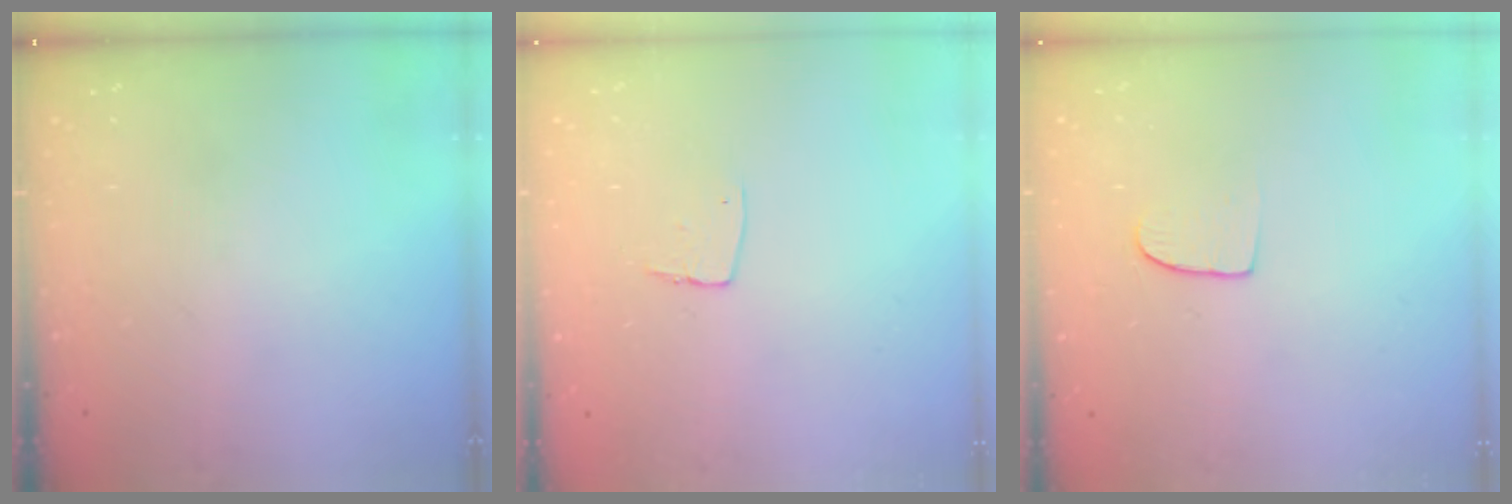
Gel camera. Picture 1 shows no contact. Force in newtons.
{"total": 4.9, "press": 4.8, "slide": 0.3}
{"total": 6.4, "press": 6.3, "slide": 0.4}